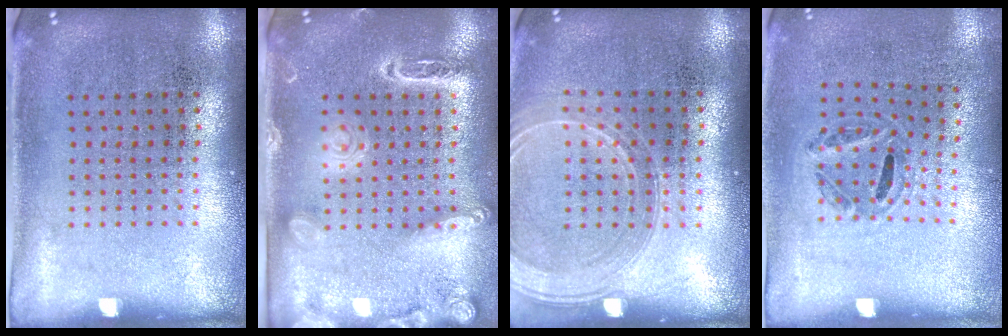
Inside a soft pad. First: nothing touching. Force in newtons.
{"total": 2.1, "press": 1.9, "slide": 0.9}
{"total": 1.6, "press": 1.6, "slide": 0.3}
{"total": 1.2, "press": 0.8, "slide": 0.9}